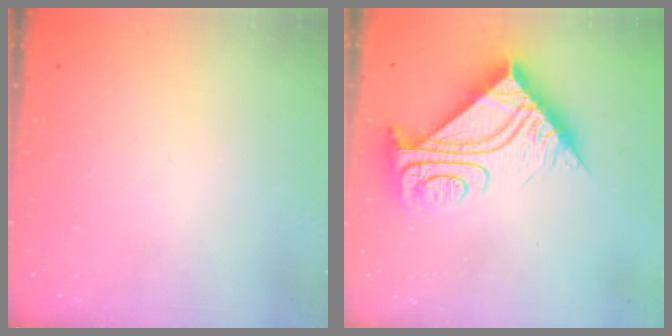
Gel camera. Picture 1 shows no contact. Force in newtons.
{"total": 13.0, "press": 13.0, "slide": 1.0}